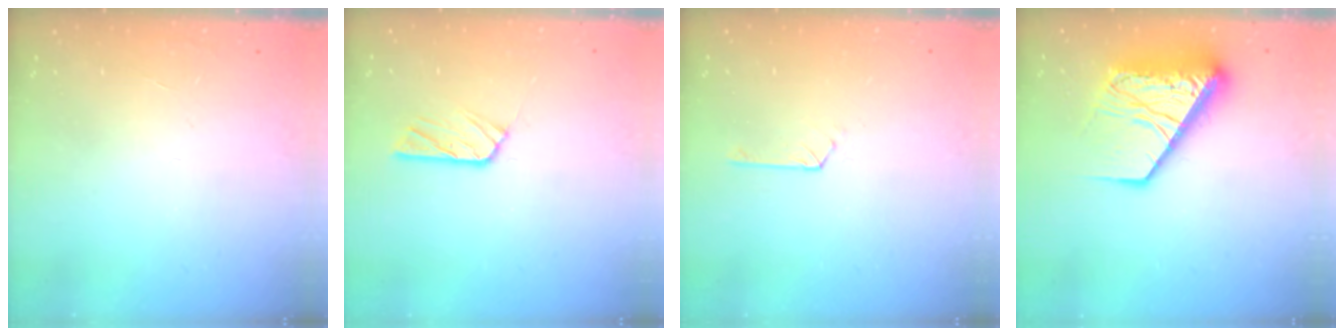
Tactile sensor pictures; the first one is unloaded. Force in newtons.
{"total": 5.4, "press": 5.4, "slide": 0.2}
{"total": 1.9, "press": 1.9, "slide": 0.2}
{"total": 16.9, "press": 16.8, "slide": 2.1}